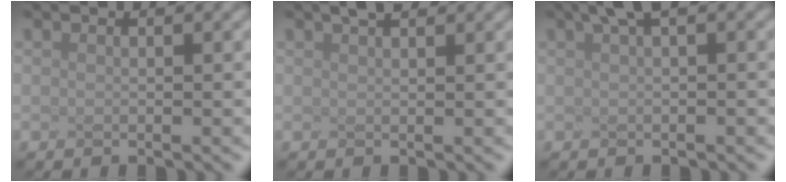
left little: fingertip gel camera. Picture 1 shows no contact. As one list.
[{"total": 0.6, "force": [0.4, -0.4, 0.1], "torque": [-0.003, 0.003, 0.017]}, {"total": 0.8, "force": [-0.1, -0.6, 0.4], "torque": [-0.025, 0.000, 0.034]}]